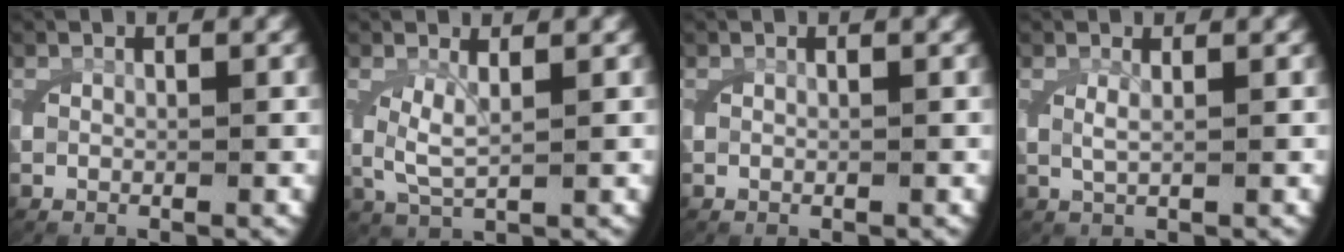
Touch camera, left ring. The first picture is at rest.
{"total": 3.3, "force": [0.6, 1.7, 2.7], "torque": [-0.078, -0.013, 0.022]}
{"total": 0.0}
{"total": 1.3, "force": [0.6, -0.1, 1.2], "torque": [-0.028, -0.004, 0.016]}